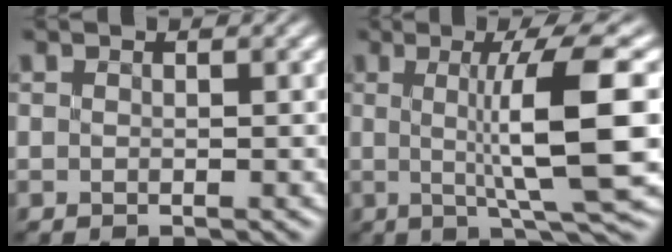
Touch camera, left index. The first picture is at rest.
{"total": 9.2, "force": [0.5, 1.4, 9.1], "torque": [-0.126, 0.000, 0.013]}